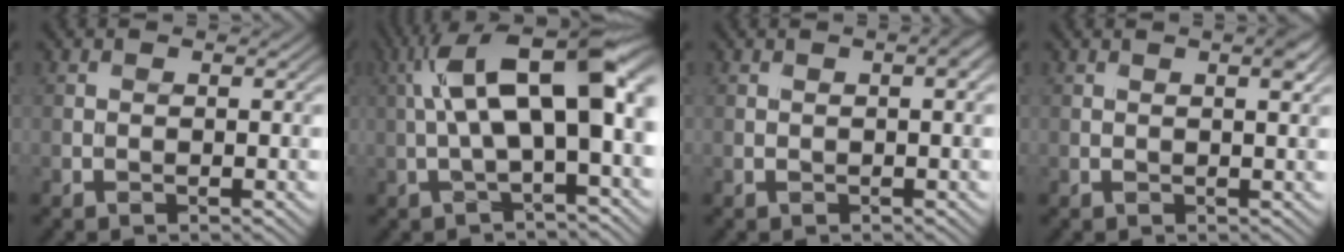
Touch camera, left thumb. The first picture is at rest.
{"total": 11.9, "force": [1.3, 4.0, 11.2], "torque": [-0.193, 0.019, 0.015]}
{"total": 1.7, "force": [0.4, 0.3, 1.6], "torque": [-0.027, 0.006, 0.006]}
{"total": 1.6, "force": [1.0, 0.1, 1.3], "torque": [-0.023, 0.006, 0.015]}